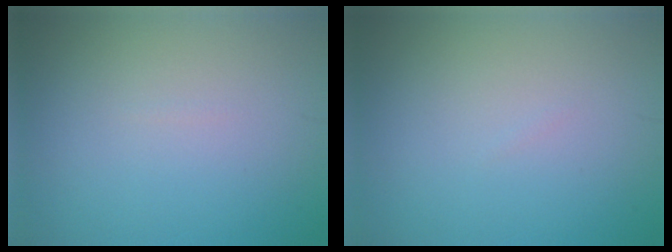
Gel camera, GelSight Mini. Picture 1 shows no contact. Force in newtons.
{"total": 0.0}